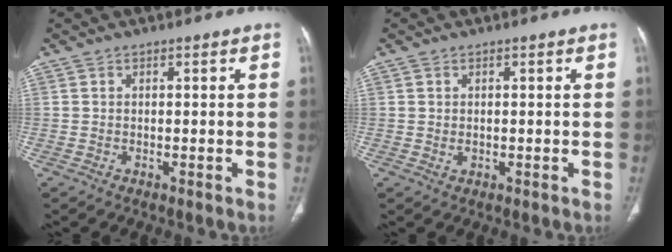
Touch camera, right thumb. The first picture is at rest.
{"total": 1.0, "force": [0.1, 0.7, 0.6], "torque": [-0.013, -0.003, 0.005]}